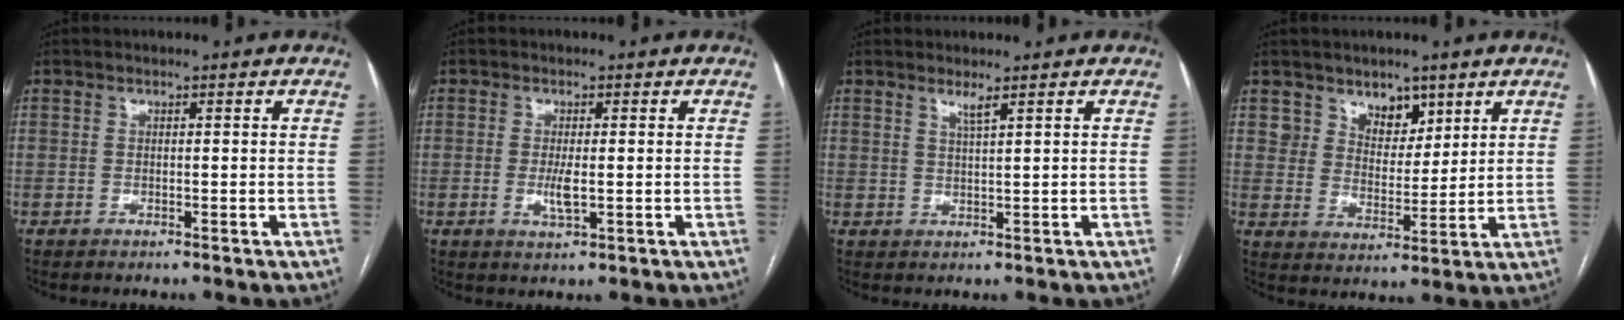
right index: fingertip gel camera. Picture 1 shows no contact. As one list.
[{"total": 2.8, "force": [-0.2, 0.6, 2.7], "torque": [-0.060, -0.005, 0.001]}, {"total": 1.7, "force": [1.3, -0.4, 1.0], "torque": [-0.025, -0.007, 0.029]}, {"total": 6.0, "force": [4.2, 3.9, 1.9], "torque": [-0.024, -0.002, 0.078]}]